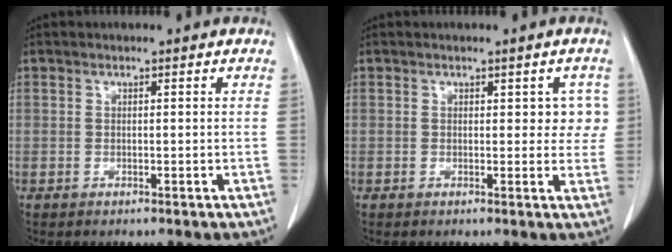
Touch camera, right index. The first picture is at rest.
{"total": 3.1, "force": [0.9, 2.1, 2.2], "torque": [-0.008, 0.009, 0.008]}